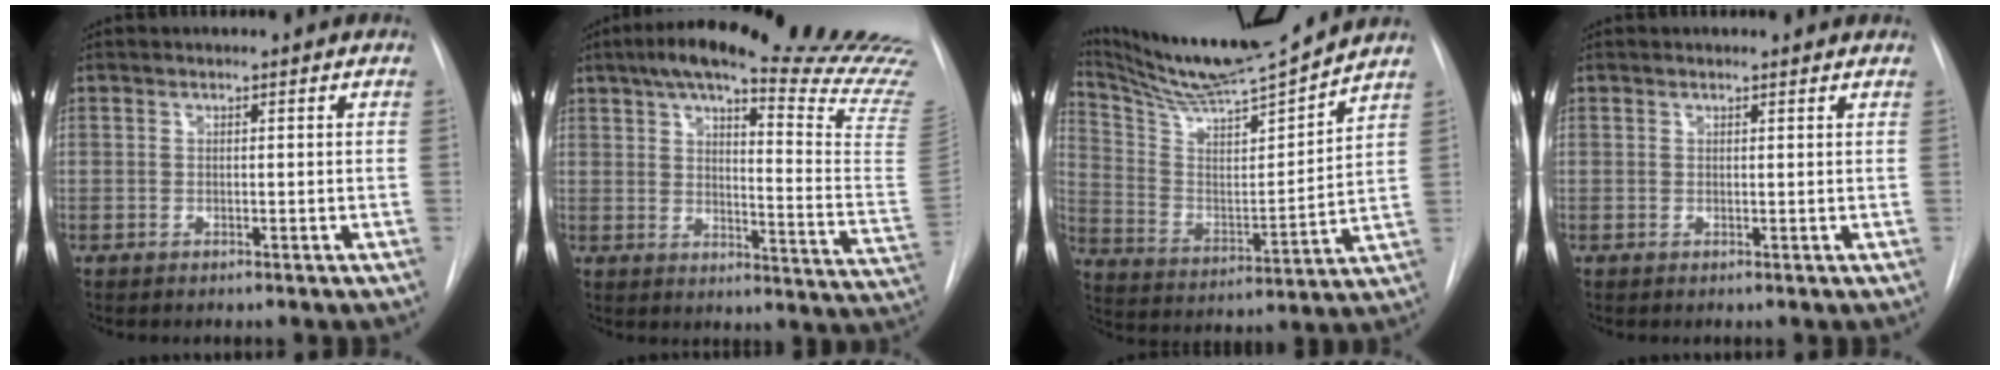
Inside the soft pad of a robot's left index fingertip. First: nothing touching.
{"total": 27.8, "force": [23.1, 0.6, 15.5], "torque": [-0.179, -0.089, 0.276]}
{"total": 16.6, "force": [15.2, -0.9, 6.7], "torque": [-0.126, -0.022, 0.260]}
{"total": 0.0}